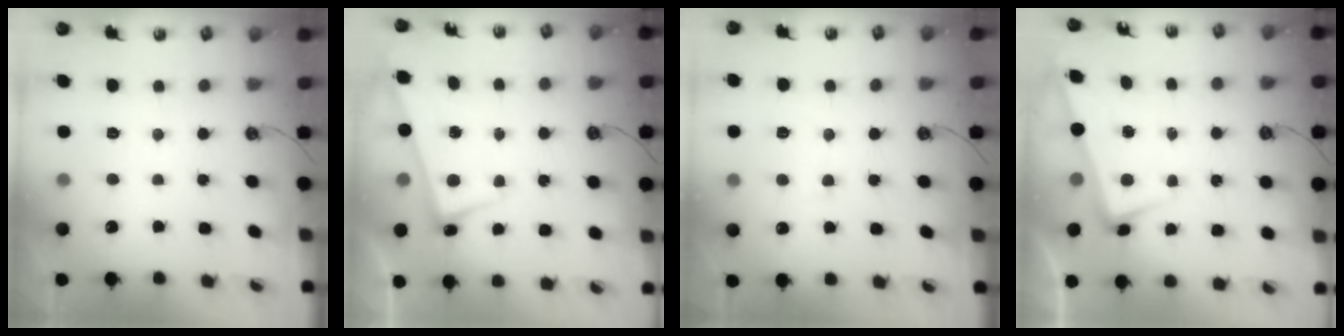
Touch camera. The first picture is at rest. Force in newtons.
{"total": 2.7, "press": 2.6, "slide": 0.5}
{"total": 1.1, "press": 0.7, "slide": 0.8}
{"total": 3.1, "press": 3.0, "slide": 1.0}